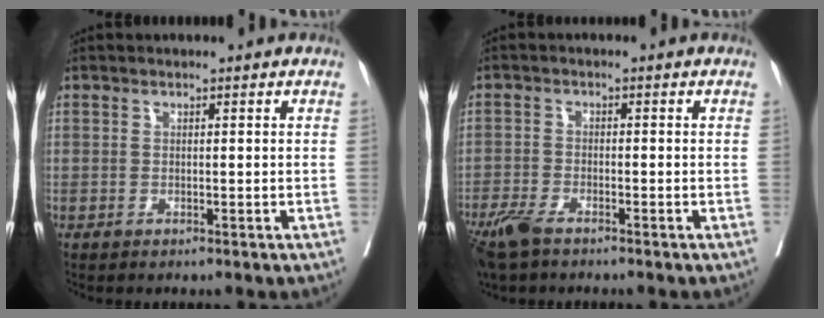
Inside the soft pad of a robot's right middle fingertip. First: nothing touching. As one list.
[{"total": 5.2, "force": [-4.0, 1.4, 3.0], "torque": [-0.062, -0.010, -0.075]}]